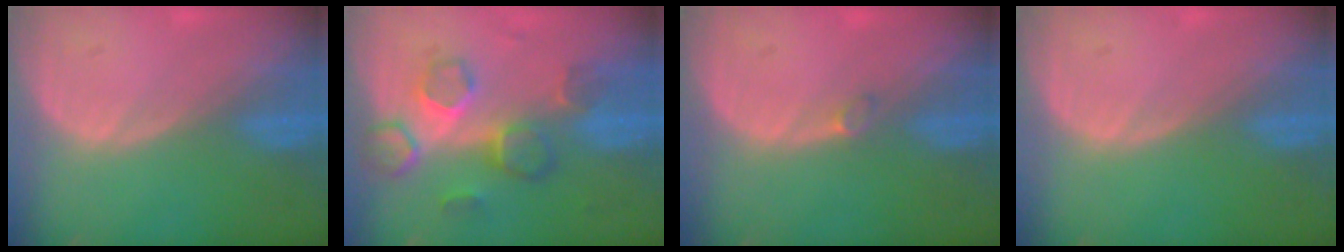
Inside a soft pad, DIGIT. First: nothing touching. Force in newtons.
{"total": 8.7, "press": 7.6, "slide": 4.2}
{"total": 0.9, "press": 0.9, "slide": 0.3}
{"total": 0.0}